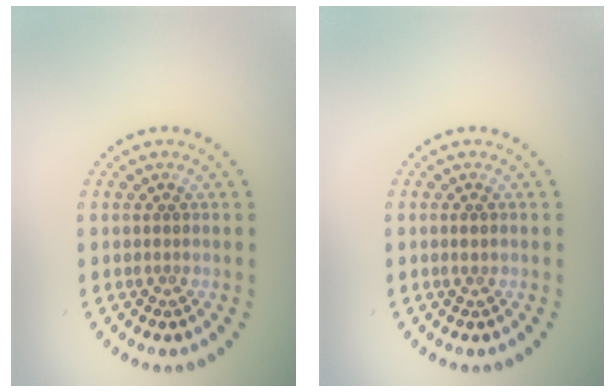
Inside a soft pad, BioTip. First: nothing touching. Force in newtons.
{"total": 0.9, "press": 0.9, "slide": 0.2}